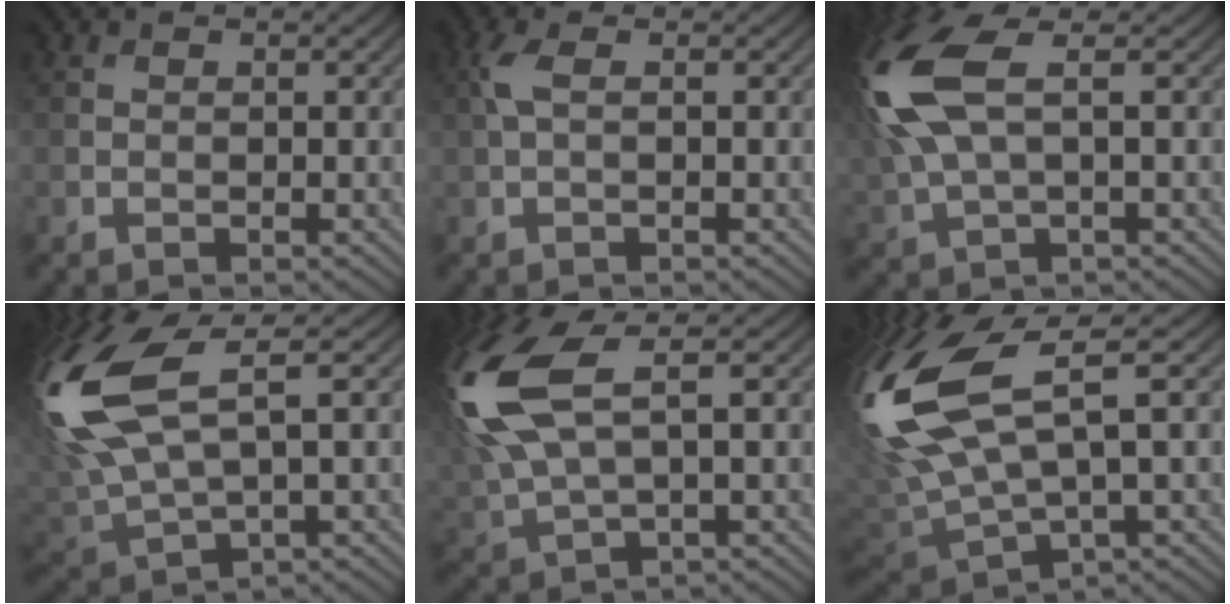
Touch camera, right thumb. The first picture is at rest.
{"total": 2.1, "force": [0.2, 0.6, 2.0], "torque": [-0.053, 0.011, 0.002]}
{"total": 11.1, "force": [2.3, 4.7, 9.8], "torque": [-0.273, 0.010, 0.047]}
{"total": 14.4, "force": [4.0, 5.9, 12.5], "torque": [-0.330, 0.014, 0.085]}
{"total": 12.3, "force": [3.1, 5.2, 10.7], "torque": [-0.289, 0.009, 0.068]}
{"total": 16.3, "force": [3.7, 6.5, 14.5], "torque": [-0.377, 0.013, 0.078]}